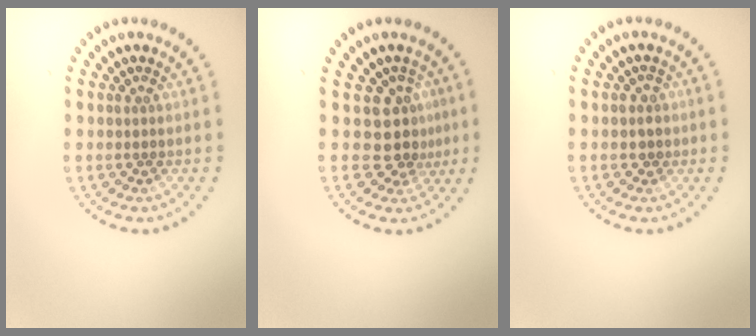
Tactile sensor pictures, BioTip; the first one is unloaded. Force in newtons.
{"total": 3.3, "press": 2.5, "slide": 2.2}
{"total": 1.1, "press": 0.9, "slide": 0.7}